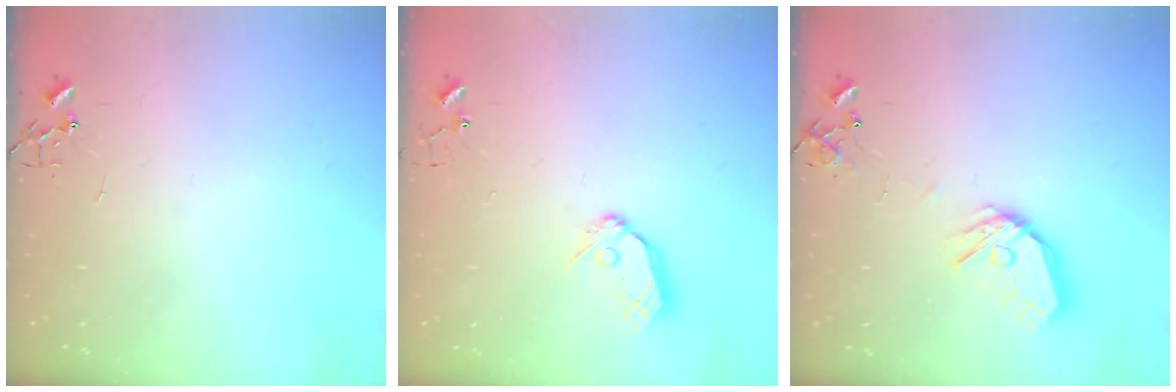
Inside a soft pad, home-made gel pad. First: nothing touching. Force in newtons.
{"total": 9.5, "press": 9.5, "slide": 0.9}
{"total": 12.5, "press": 12.4, "slide": 0.9}